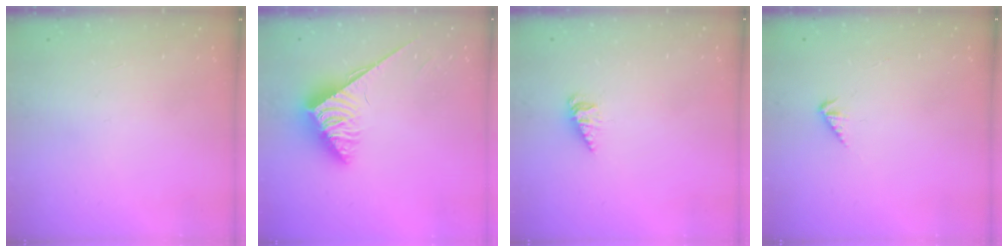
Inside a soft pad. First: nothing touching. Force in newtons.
{"total": 4.0, "press": 3.9, "slide": 0.6}
{"total": 2.0, "press": 2.0, "slide": 0.3}
{"total": 2.1, "press": 2.1, "slide": 0.2}